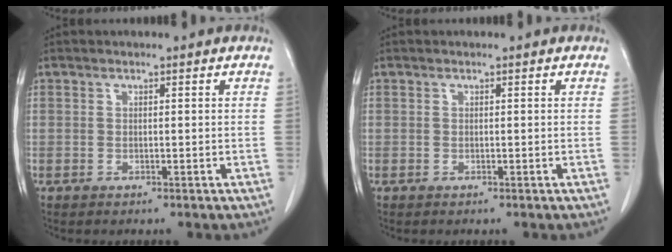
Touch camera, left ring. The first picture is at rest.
{"total": 0.0}